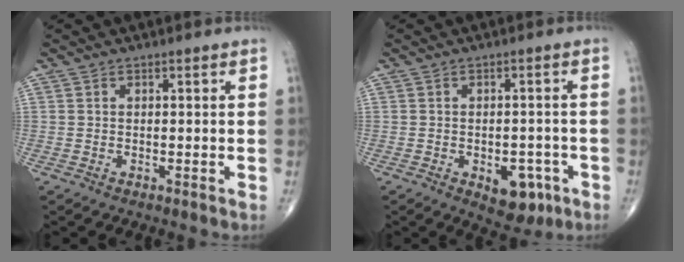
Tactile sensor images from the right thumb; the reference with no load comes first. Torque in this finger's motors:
{"motor_torque": [1.39, 1.11, 0.45, -0.63, 0.02]}